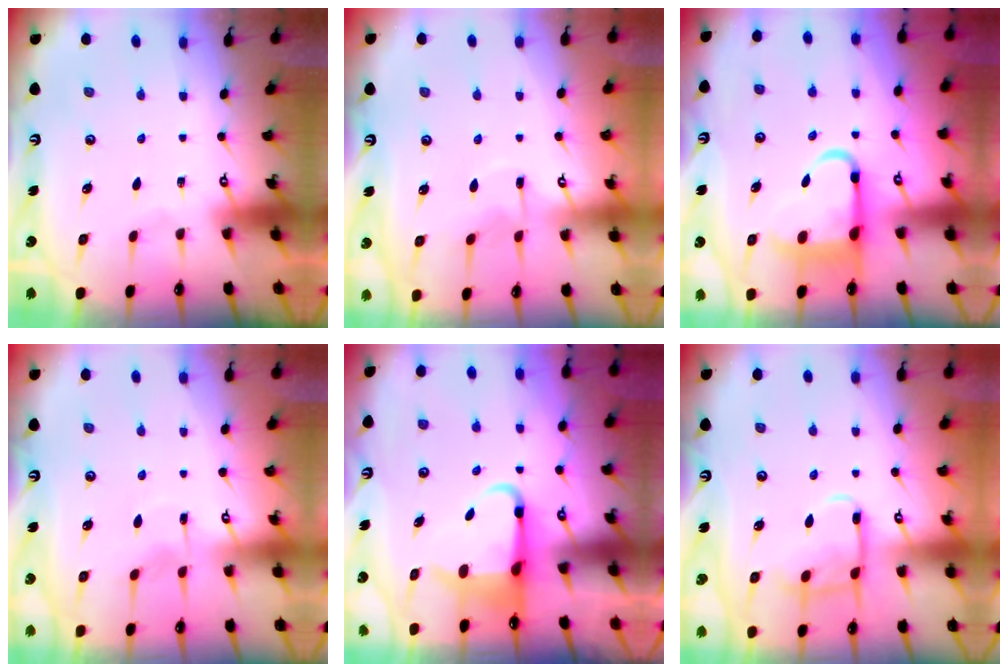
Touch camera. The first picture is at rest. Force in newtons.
{"total": 2.9, "press": 2.9, "slide": 0.4}
{"total": 10.3, "press": 10.2, "slide": 1.5}
{"total": 2.3, "press": 2.3, "slide": 0.3}
{"total": 5.9, "press": 5.8, "slide": 1.1}
{"total": 10.5, "press": 10.5, "slide": 1.0}